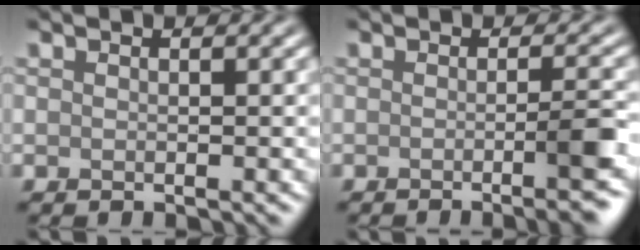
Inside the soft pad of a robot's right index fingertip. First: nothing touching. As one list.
[{"total": 4.6, "force": [-1.4, 1.1, 4.2], "torque": [-0.043, -0.007, -0.022]}]